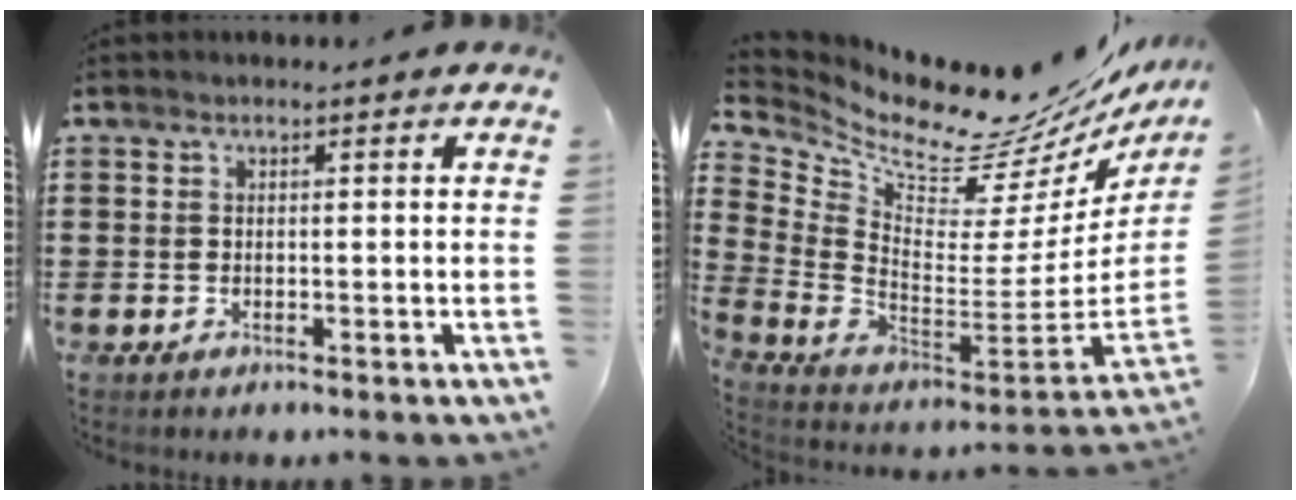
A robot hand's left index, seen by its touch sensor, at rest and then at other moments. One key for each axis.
{"total": 11.3, "fx": 10.6, "fy": 1.8, "fz": 3.6, "tx": -0.090, "ty": -0.108, "tz": 0.170}